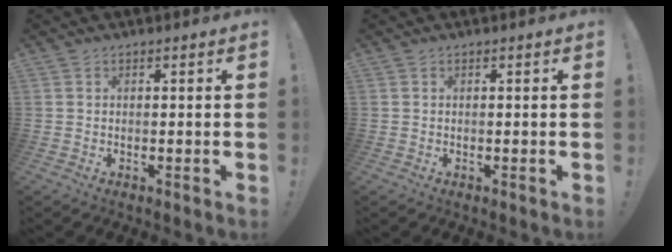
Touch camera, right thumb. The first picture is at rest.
{"total": 0.0}